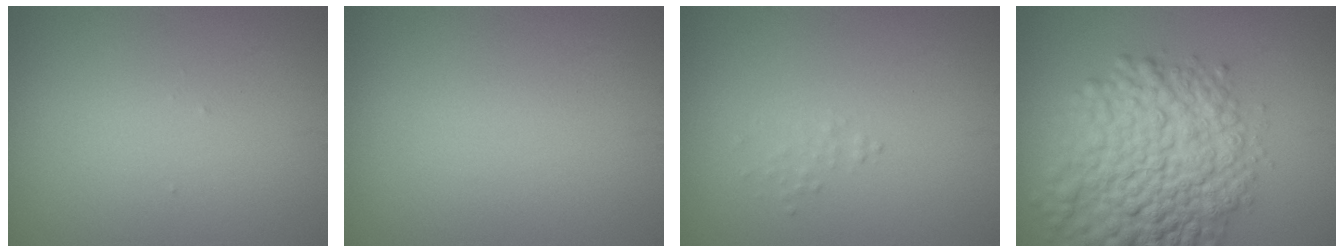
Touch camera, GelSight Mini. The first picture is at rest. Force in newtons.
{"total": 0.0}
{"total": 0.7, "press": 0.7, "slide": 0.1}
{"total": 10.6, "press": 10.6, "slide": 0.3}